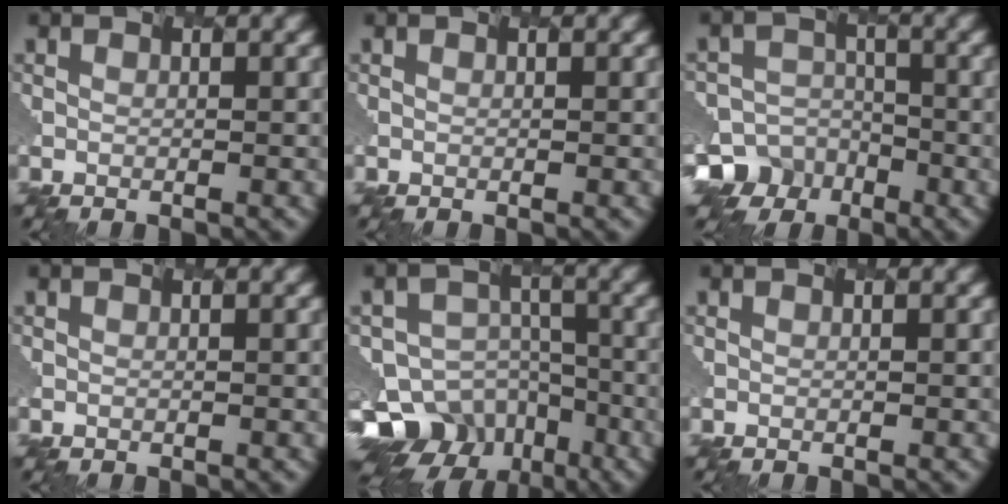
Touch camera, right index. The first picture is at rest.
{"total": 0.0}
{"total": 9.1, "force": [-6.5, 6.4, -0.2], "torque": [-0.001, -0.025, -0.111]}
{"total": 0.0}
{"total": 13.0, "force": [-9.0, 8.7, 3.5], "torque": [-0.071, -0.019, -0.117]}
{"total": 0.0}